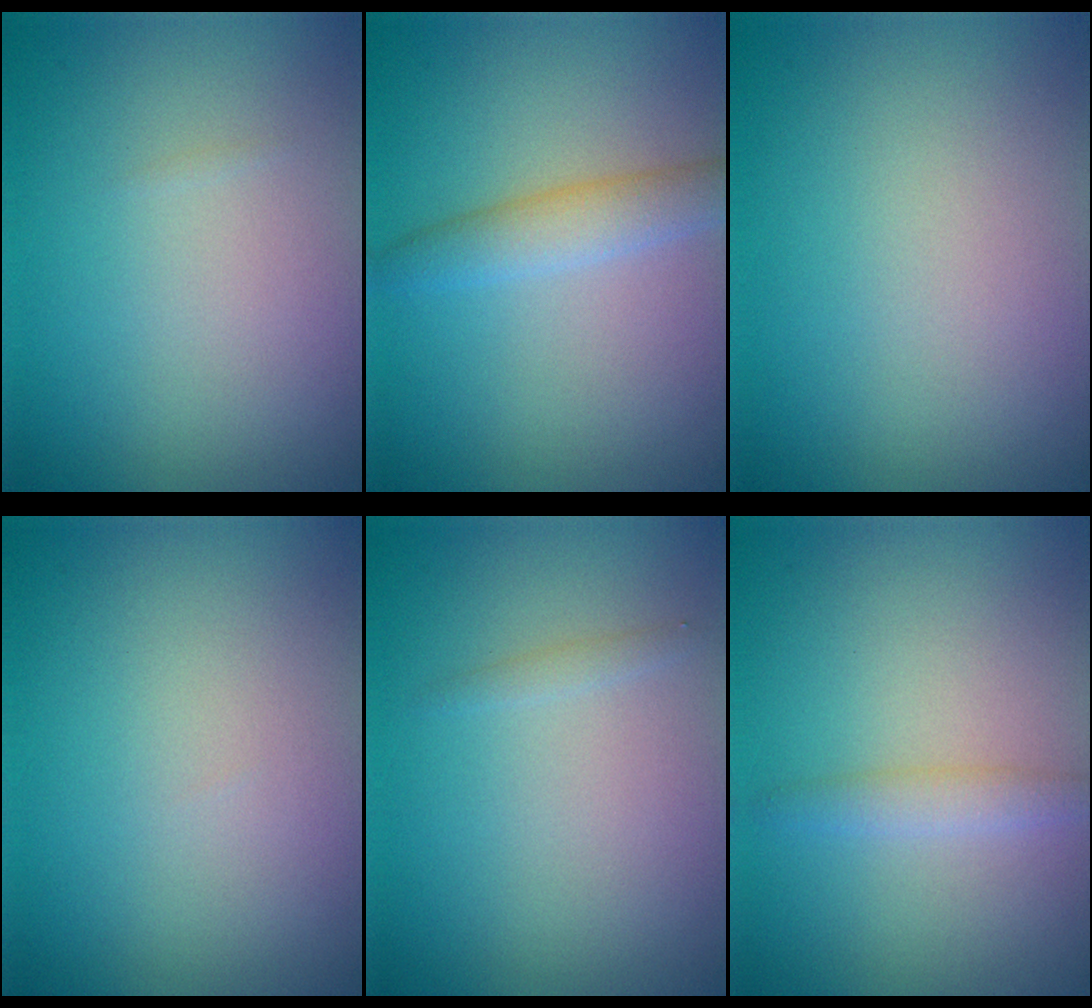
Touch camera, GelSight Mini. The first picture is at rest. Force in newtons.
{"total": 2.6, "press": 2.6, "slide": 0.1}
{"total": 0.0}
{"total": 0.0}
{"total": 0.6, "press": 0.6, "slide": 0.0}
{"total": 1.4, "press": 1.4, "slide": 0.1}